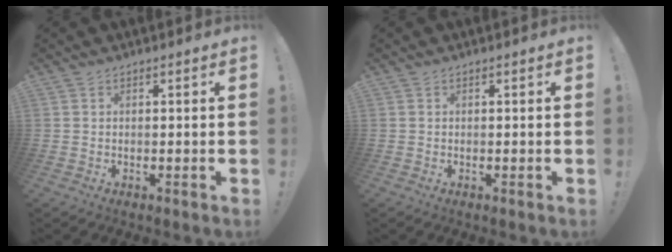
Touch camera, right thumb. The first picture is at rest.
{"total": 0.0}